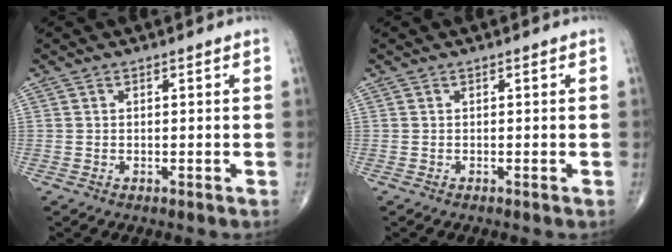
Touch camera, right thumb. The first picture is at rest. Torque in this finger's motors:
{"motor_torque": [-0.37, 0.13, 0.09, 0.21, 0.00]}